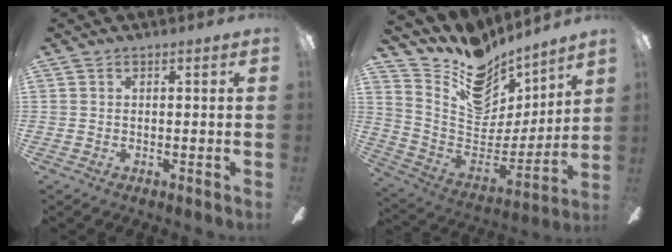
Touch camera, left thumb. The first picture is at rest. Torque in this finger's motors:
{"motor_torque": [0.38, 0.22, -0.51, -0.75, 0.06]}